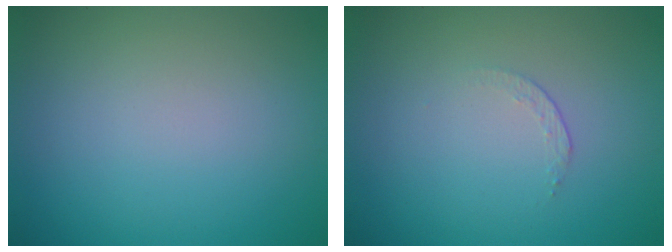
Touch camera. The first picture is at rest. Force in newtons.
{"total": 0.7, "press": 0.4, "slide": 0.6}